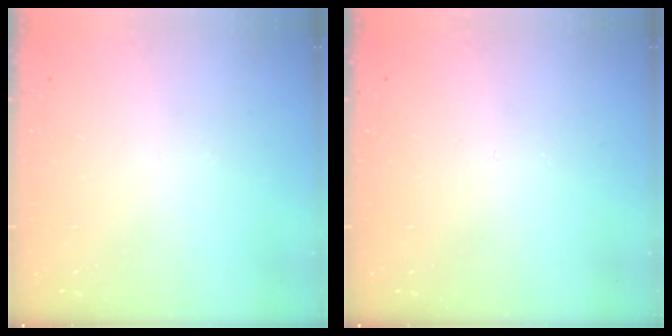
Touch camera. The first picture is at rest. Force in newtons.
{"total": 0.0}